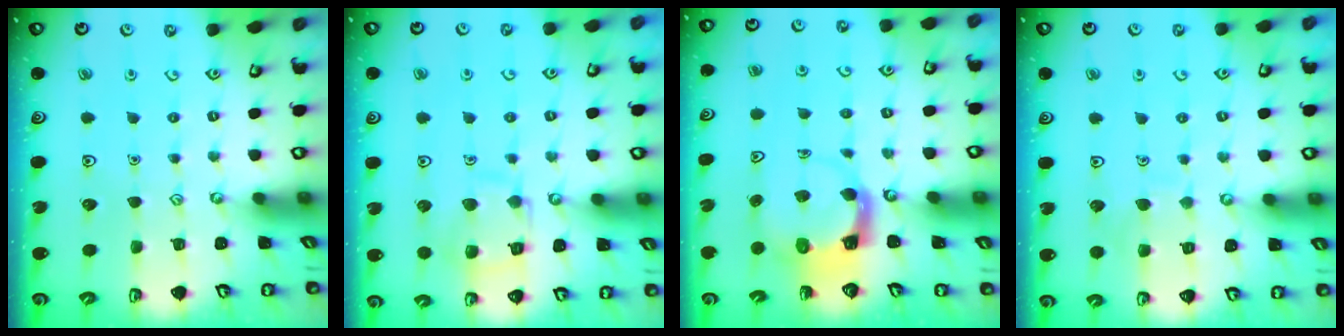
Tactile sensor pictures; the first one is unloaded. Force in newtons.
{"total": 11.0, "press": 11.0, "slide": 0.9}
{"total": 3.9, "press": 3.9, "slide": 0.5}
{"total": 6.0, "press": 6.0, "slide": 0.5}